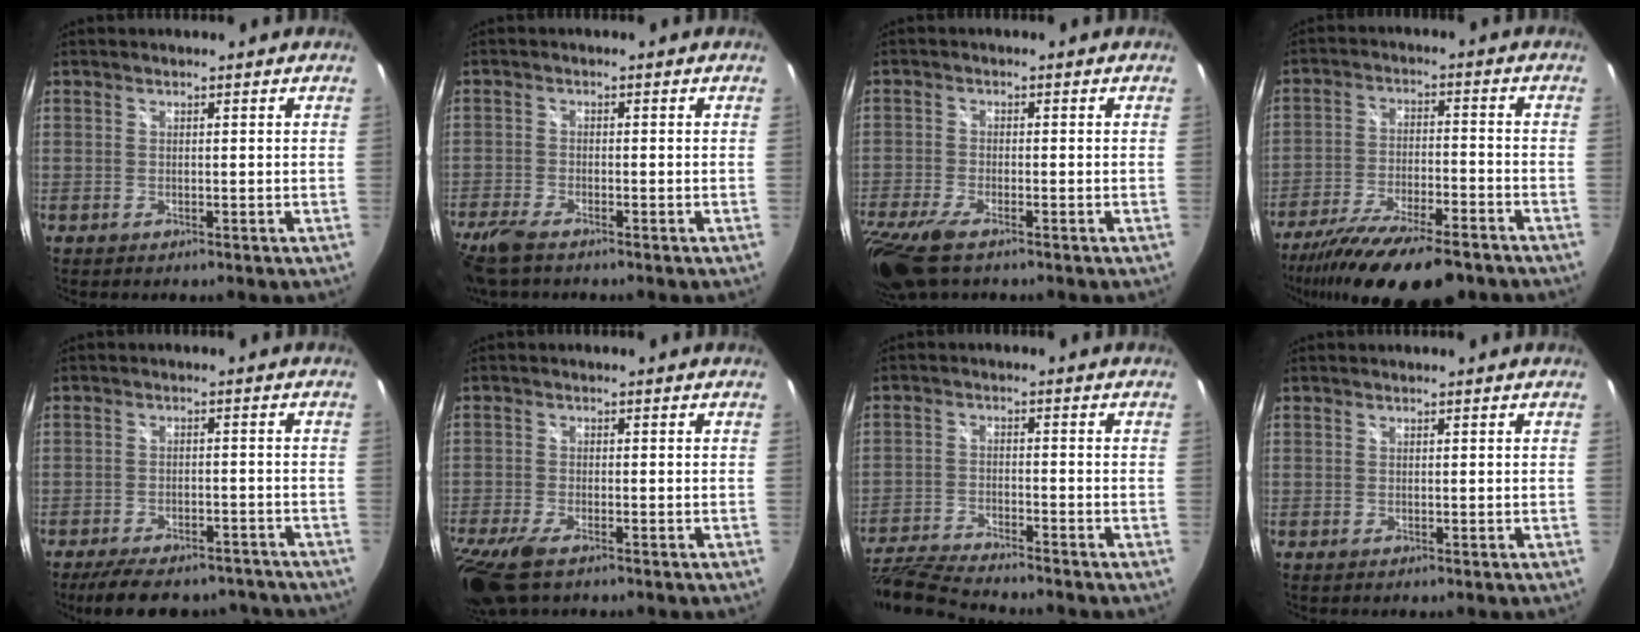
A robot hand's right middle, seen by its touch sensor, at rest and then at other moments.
{"total": 7.4, "force": [-5.8, 2.0, 4.1], "torque": [-0.114, -0.029, -0.113]}
{"total": 11.6, "force": [-8.0, 4.0, 7.4], "torque": [-0.184, -0.052, -0.150]}
{"total": 18.7, "force": [-15.0, 4.3, 10.4], "torque": [-0.202, -0.043, -0.241]}
{"total": 15.1, "force": [-12.7, 5.6, 6.0], "torque": [-0.127, 0.002, -0.163]}
{"total": 10.3, "force": [-6.9, 3.8, 6.6], "torque": [-0.165, -0.044, -0.131]}
{"total": 14.2, "force": [-12.8, 1.7, 6.1], "torque": [-0.151, -0.032, -0.229]}
{"total": 0.0}